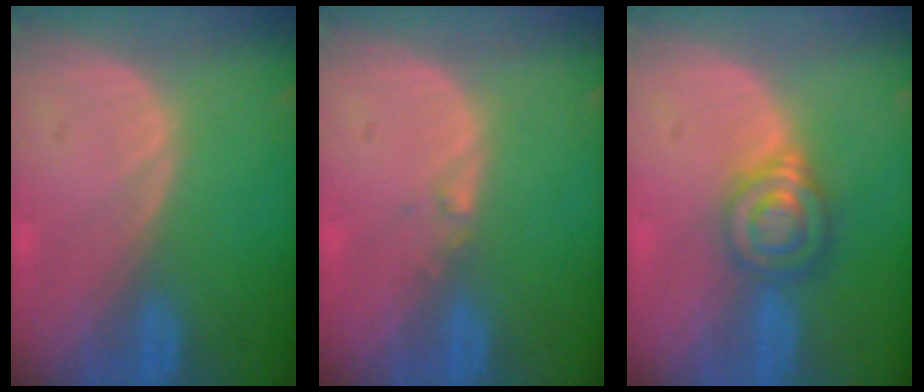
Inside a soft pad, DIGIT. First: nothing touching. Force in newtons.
{"total": 0.7, "press": 0.6, "slide": 0.4}
{"total": 6.6, "press": 5.7, "slide": 3.3}